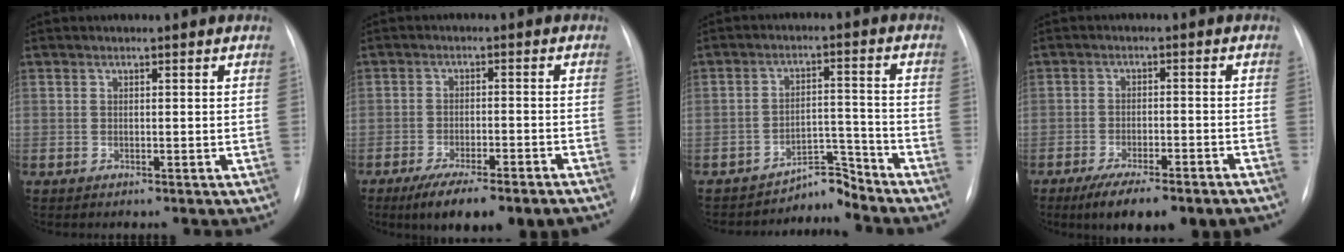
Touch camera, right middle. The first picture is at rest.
{"total": 11.5, "force": [-8.5, 2.3, 7.4], "torque": [-0.103, -0.012, -0.125]}
{"total": 4.8, "force": [-4.7, 0.1, -1.0], "torque": [0.023, 0.030, -0.068]}
{"total": 10.9, "force": [-8.0, 2.4, 6.9], "torque": [-0.095, -0.011, -0.117]}